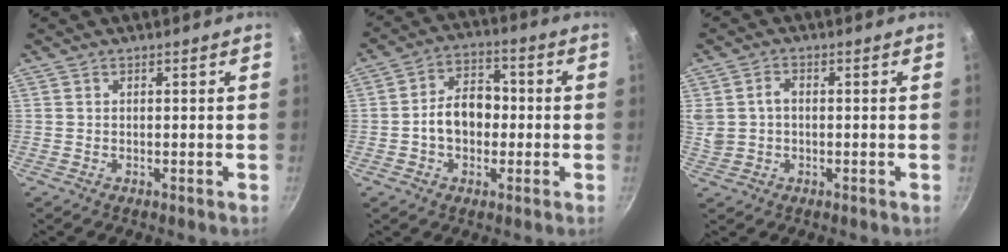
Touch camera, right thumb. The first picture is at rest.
{"total": 9.5, "force": [-0.9, 6.6, 6.7], "torque": [-0.087, 0.028, -0.027]}
{"total": 5.2, "force": [0.2, 4.0, 3.3], "torque": [-0.066, 0.015, 0.007]}